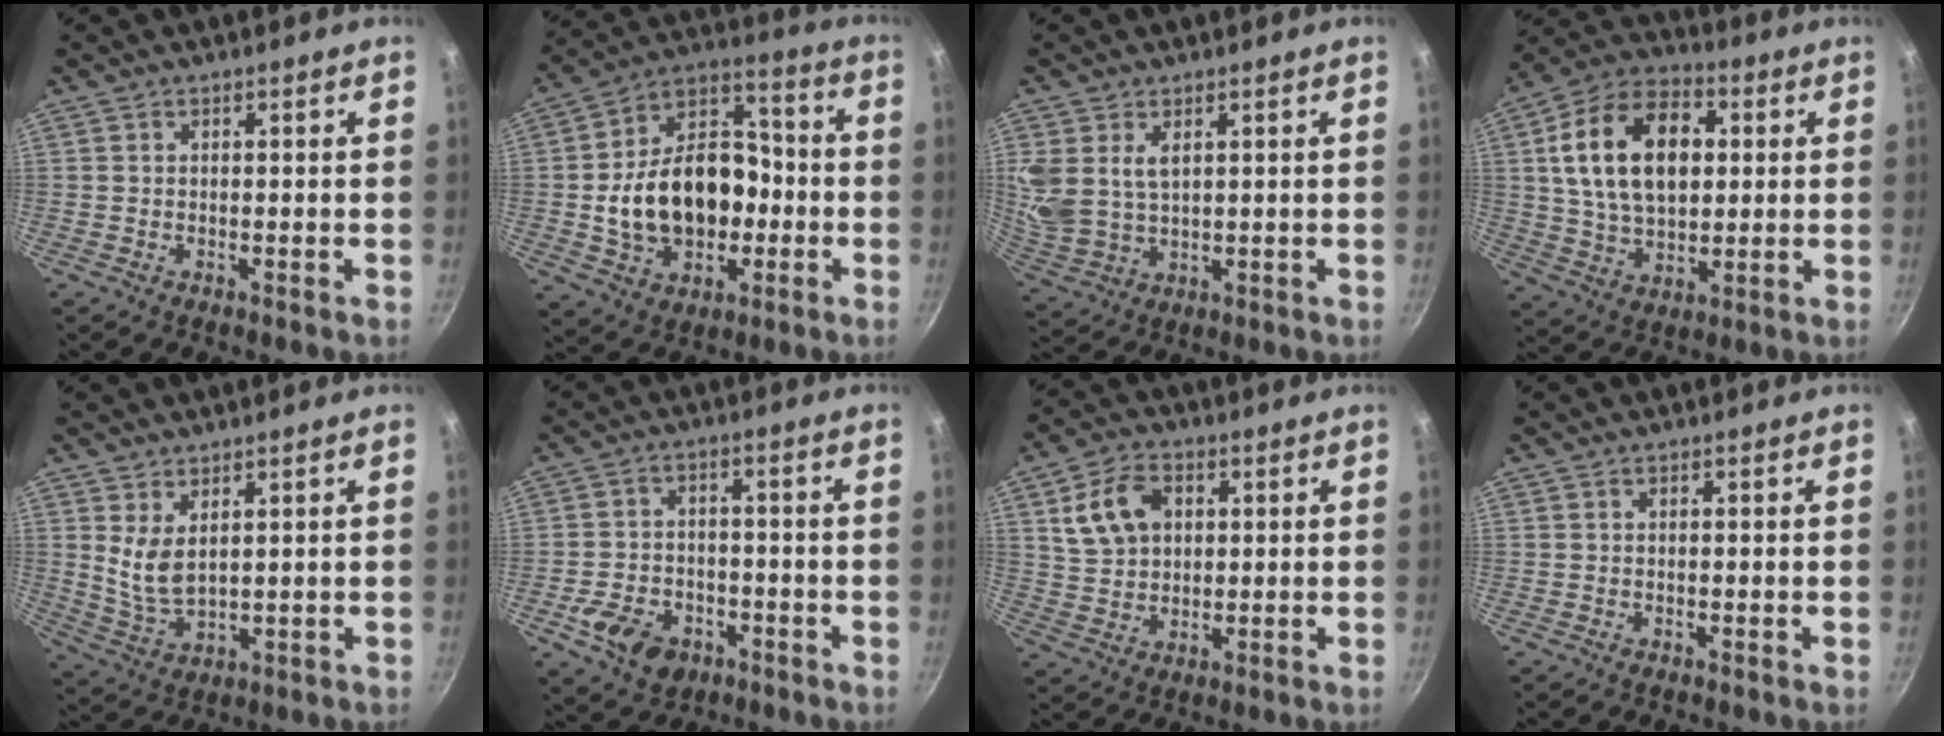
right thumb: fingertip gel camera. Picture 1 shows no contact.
{"total": 20.6, "force": [-2.8, 14.6, 14.2], "torque": [-0.211, 0.054, -0.043]}
{"total": 9.6, "force": [3.5, 6.3, 6.3], "torque": [-0.130, -0.018, 0.080]}
{"total": 19.3, "force": [3.7, 12.4, 14.4], "torque": [-0.226, 0.010, 0.056]}
{"total": 6.0, "force": [2.4, 3.1, 4.6], "torque": [-0.081, -0.032, 0.057]}
{"total": 9.7, "force": [-4.5, 6.9, 5.2], "torque": [-0.078, 0.027, -0.071]}
{"total": 10.2, "force": [2.9, 7.4, 6.5], "torque": [-0.105, 0.006, 0.053]}
{"total": 0.0}